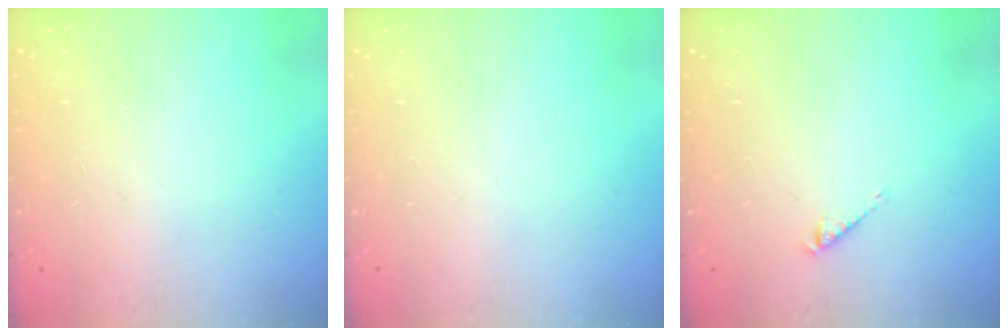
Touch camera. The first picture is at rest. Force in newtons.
{"total": 0.0}
{"total": 3.3, "press": 3.2, "slide": 0.5}